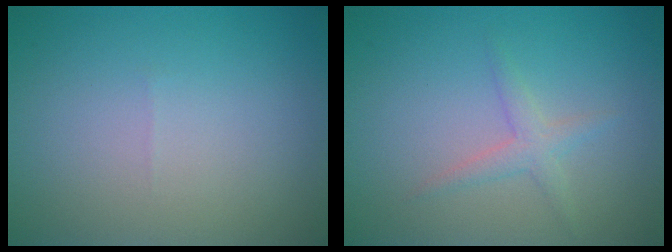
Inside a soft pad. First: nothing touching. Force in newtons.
{"total": 1.6, "press": 1.6, "slide": 0.1}